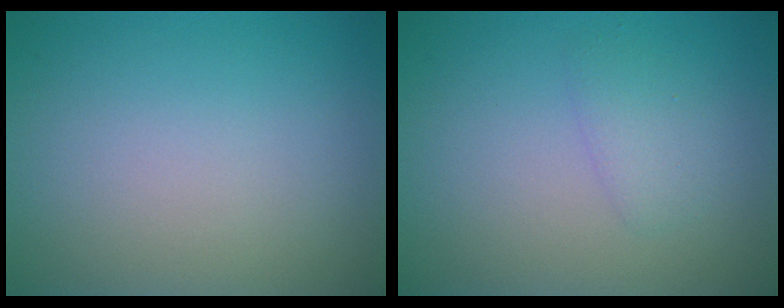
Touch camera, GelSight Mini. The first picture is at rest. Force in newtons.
{"total": 1.5, "press": 1.5, "slide": 0.1}